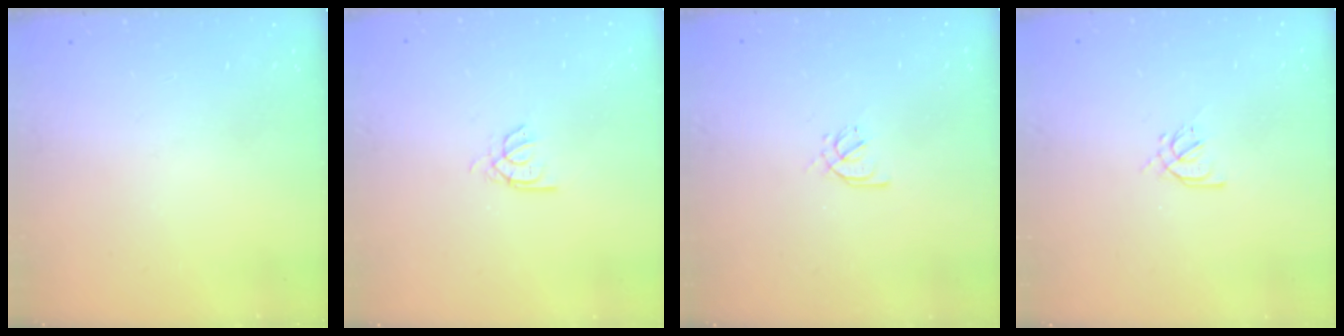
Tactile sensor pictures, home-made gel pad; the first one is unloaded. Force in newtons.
{"total": 2.3, "press": 2.3, "slide": 0.2}
{"total": 2.4, "press": 2.3, "slide": 0.6}
{"total": 2.9, "press": 2.8, "slide": 0.8}